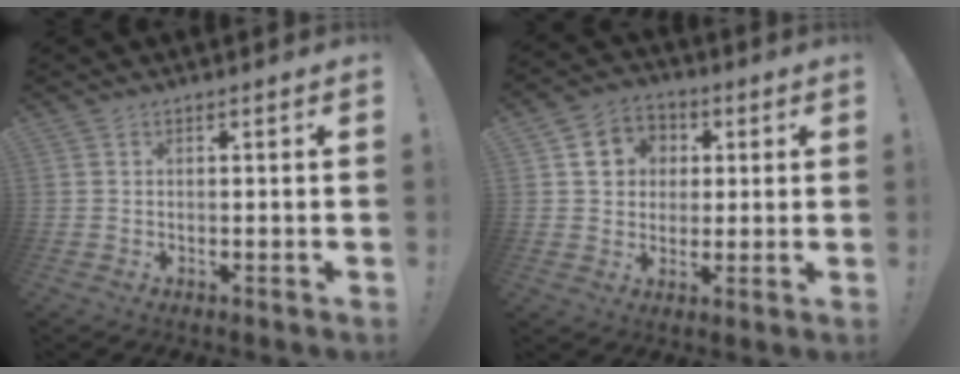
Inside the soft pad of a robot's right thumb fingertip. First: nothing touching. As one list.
[{"total": 8.3, "force": [1.6, 7.8, 2.2], "torque": [-0.031, -0.001, 0.035]}]